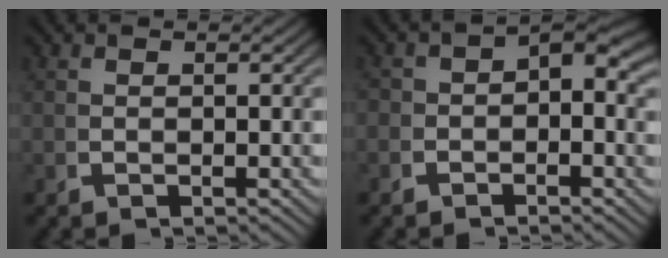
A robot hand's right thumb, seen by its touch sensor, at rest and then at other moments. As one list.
[{"total": 2.5, "force": [-0.6, 1.8, 1.6], "torque": [-0.016, -0.003, -0.012]}]